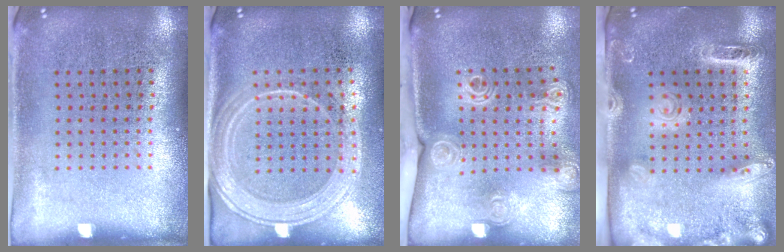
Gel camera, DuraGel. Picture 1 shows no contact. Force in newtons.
{"total": 2.1, "press": 1.9, "slide": 1.0}
{"total": 2.1, "press": 1.6, "slide": 1.3}
{"total": 2.6, "press": 2.0, "slide": 1.6}